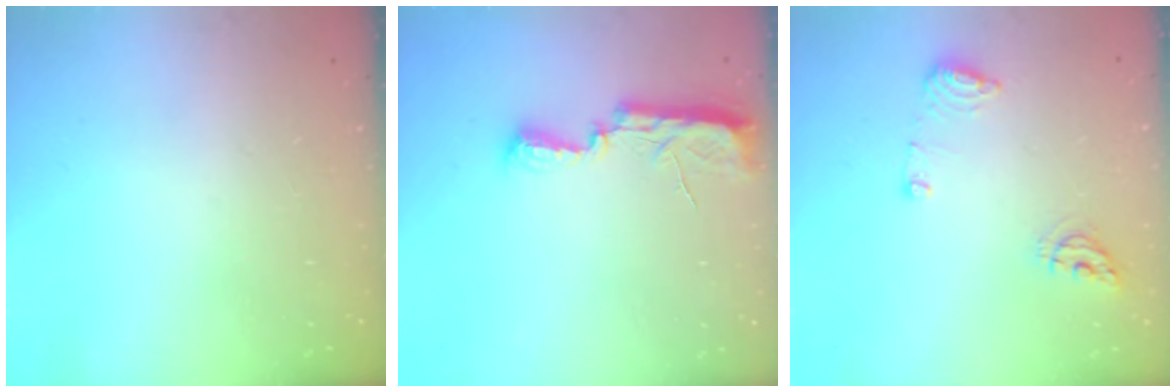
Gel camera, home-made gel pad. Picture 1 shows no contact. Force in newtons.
{"total": 10.5, "press": 9.1, "slide": 5.2}
{"total": 8.1, "press": 8.1, "slide": 0.9}